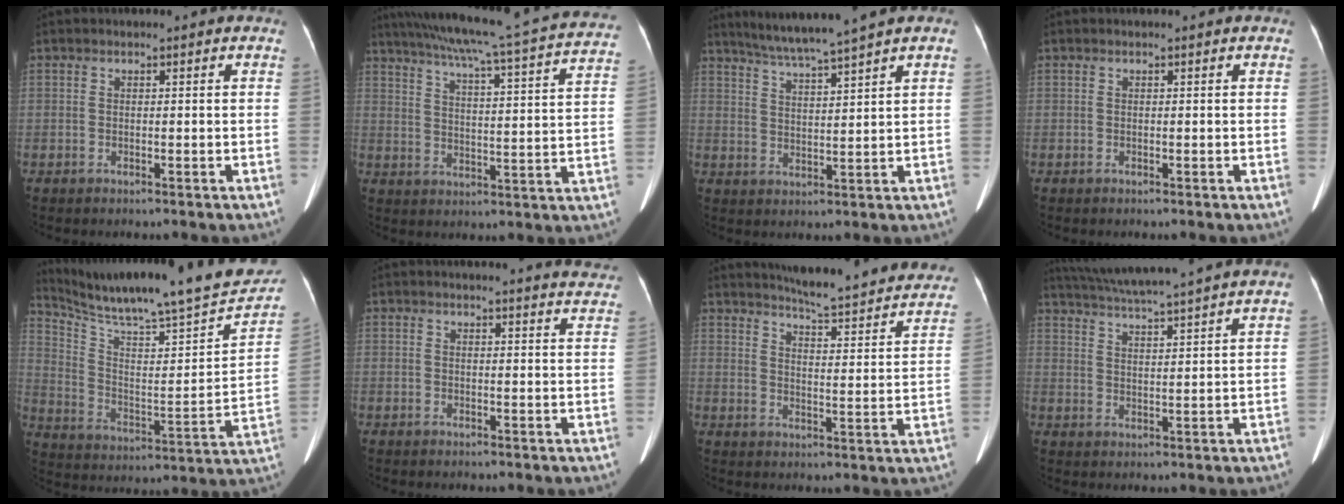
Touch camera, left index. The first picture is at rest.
{"total": 26.9, "force": [23.5, 0.8, 13.0], "torque": [-0.209, -0.031, 0.295]}
{"total": 8.1, "force": [6.8, -1.8, 3.9], "torque": [-0.068, 0.004, 0.120]}
{"total": 0.0}
{"total": 26.5, "force": [23.5, 2.2, 12.2], "torque": [-0.198, -0.051, 0.332]}
{"total": 9.5, "force": [9.3, 0.3, 1.8], "torque": [-0.003, -0.038, 0.076]}
{"total": 24.1, "force": [22.0, 2.4, 9.4], "torque": [-0.128, -0.063, 0.262]}
{"total": 17.2, "force": [15.3, -1.4, 7.8], "torque": [-0.145, 0.005, 0.219]}